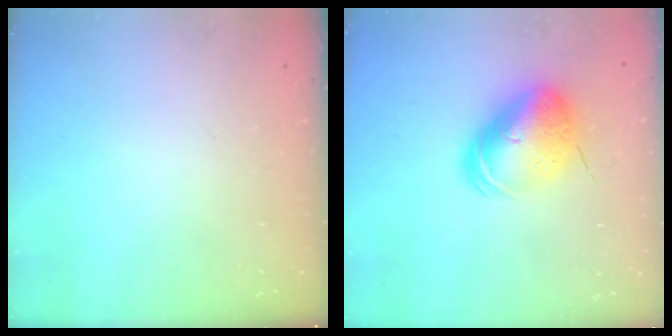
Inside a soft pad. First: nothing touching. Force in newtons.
{"total": 12.4, "press": 12.2, "slide": 2.4}